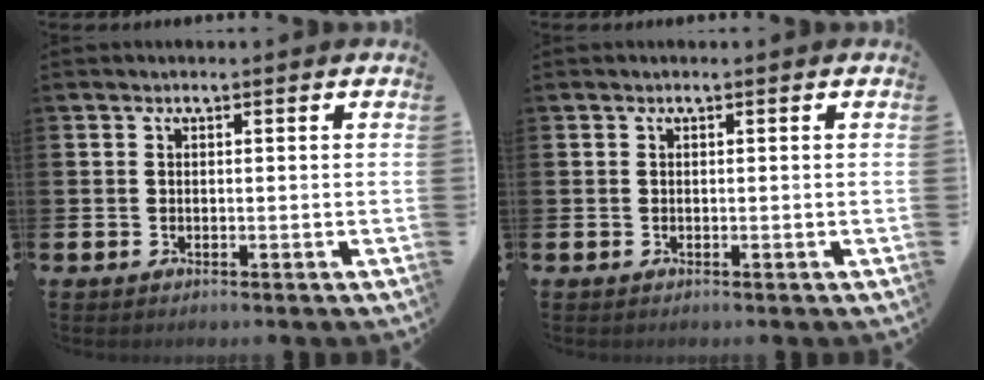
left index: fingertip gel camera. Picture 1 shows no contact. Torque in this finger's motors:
{"motor_torque": [0.00, 0.00, 0.03, 0.00]}